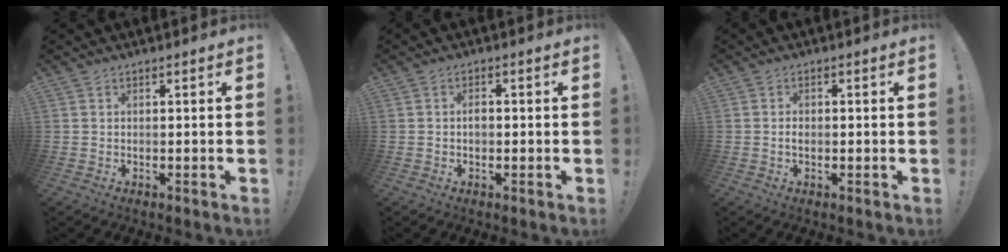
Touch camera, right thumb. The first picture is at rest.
{"total": 1.7, "force": [-0.3, 1.3, 1.1], "torque": [-0.018, 0.008, -0.007]}
{"total": 1.4, "force": [-0.4, 1.0, 0.9], "torque": [-0.022, 0.009, -0.006]}